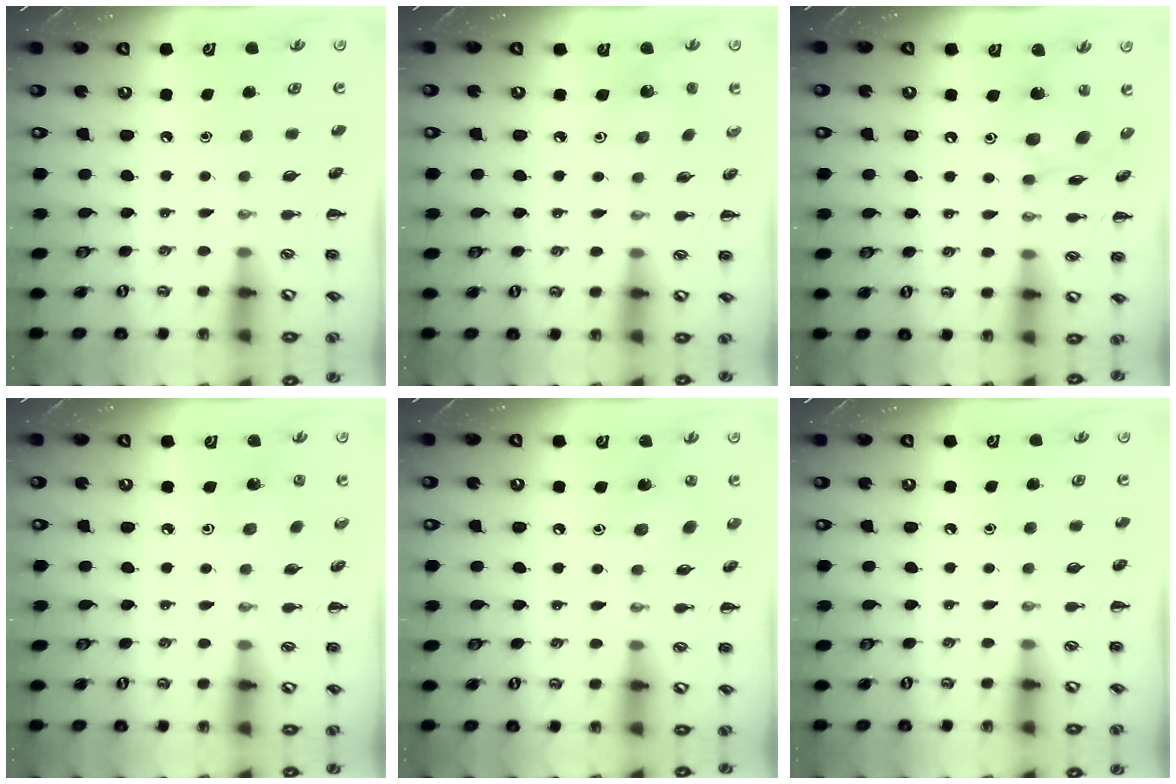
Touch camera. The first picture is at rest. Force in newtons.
{"total": 1.6, "press": 1.5, "slide": 0.5}
{"total": 10.4, "press": 10.3, "slide": 0.9}
{"total": 1.1, "press": 1.0, "slide": 0.5}
{"total": 4.3, "press": 4.2, "slide": 0.9}
{"total": 0.0}